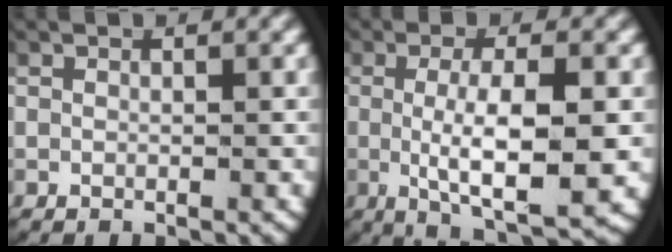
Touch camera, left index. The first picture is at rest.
{"total": 7.7, "force": [-1.6, 2.7, 7.0], "torque": [-0.129, -0.026, -0.013]}